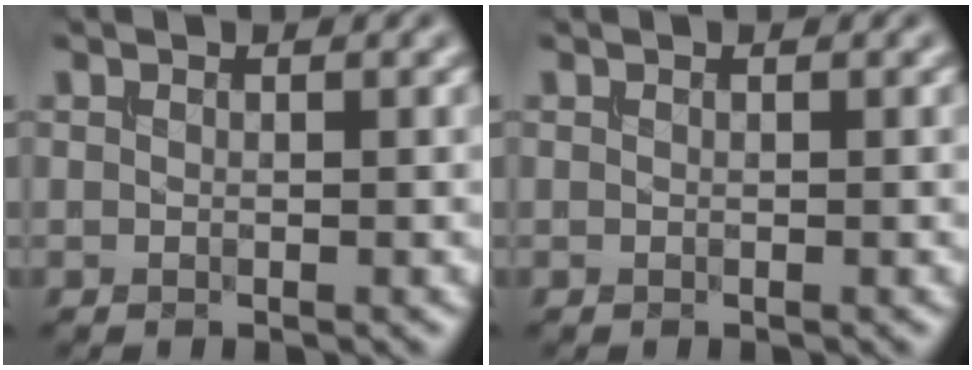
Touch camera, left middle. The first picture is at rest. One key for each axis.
{"total": 0.0}